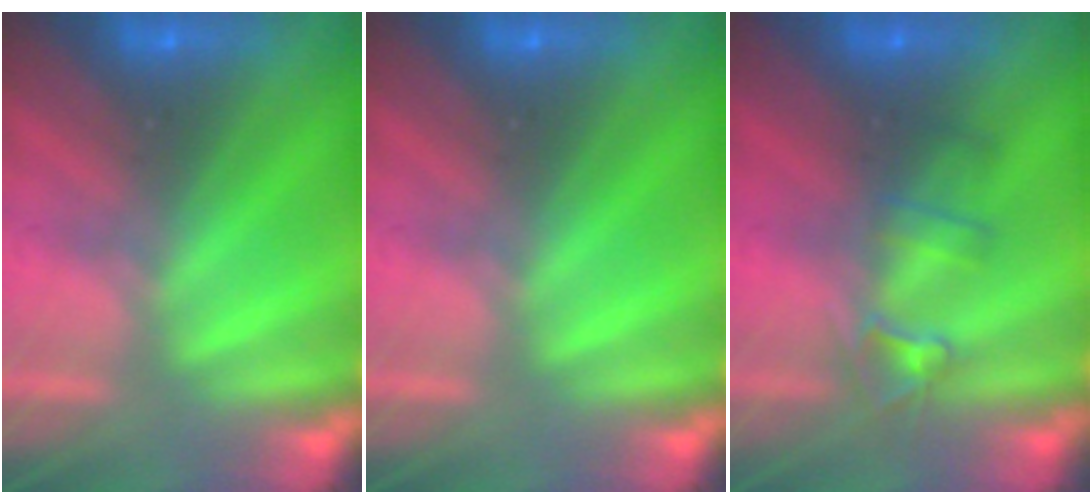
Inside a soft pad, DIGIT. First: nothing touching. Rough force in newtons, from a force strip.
{"total": 0.0}
{"total": 2.4}